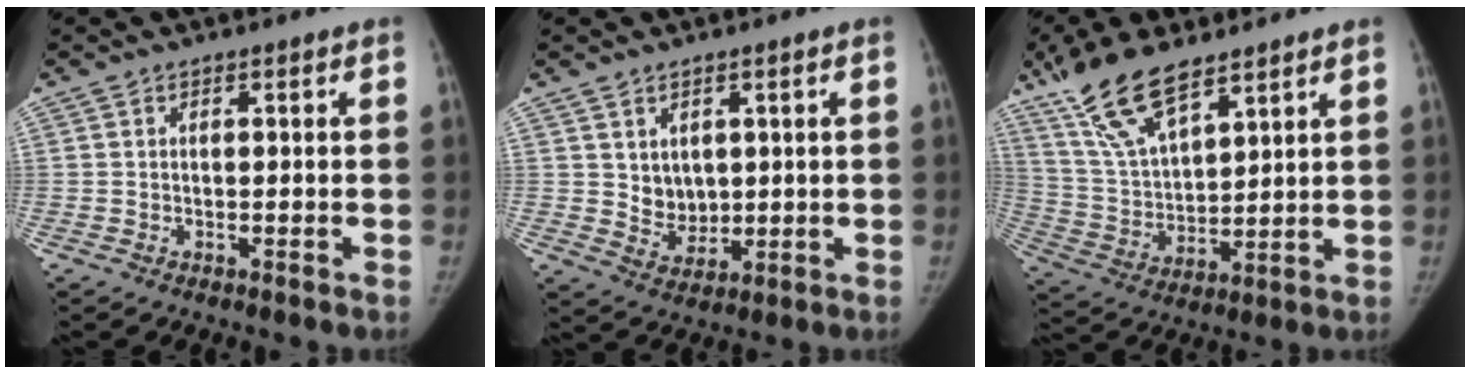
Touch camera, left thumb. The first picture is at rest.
{"total": 5.2, "force": [1.4, 4.2, 2.8], "torque": [-0.025, -0.018, 0.039]}
{"total": 15.0, "force": [10.4, 5.5, 9.3], "torque": [-0.163, -0.037, 0.212]}